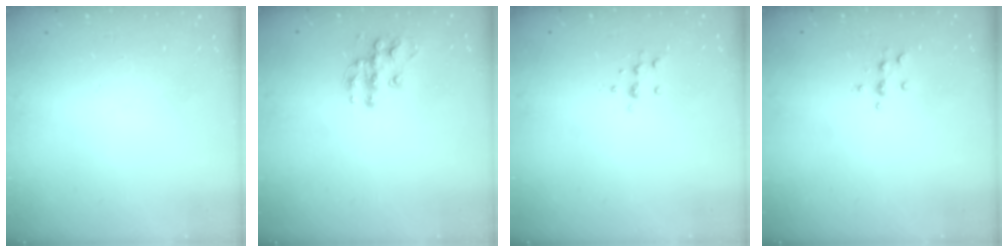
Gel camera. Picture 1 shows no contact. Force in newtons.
{"total": 10.8, "press": 10.8, "slide": 0.6}
{"total": 6.2, "press": 6.1, "slide": 0.8}
{"total": 5.4, "press": 5.1, "slide": 1.7}